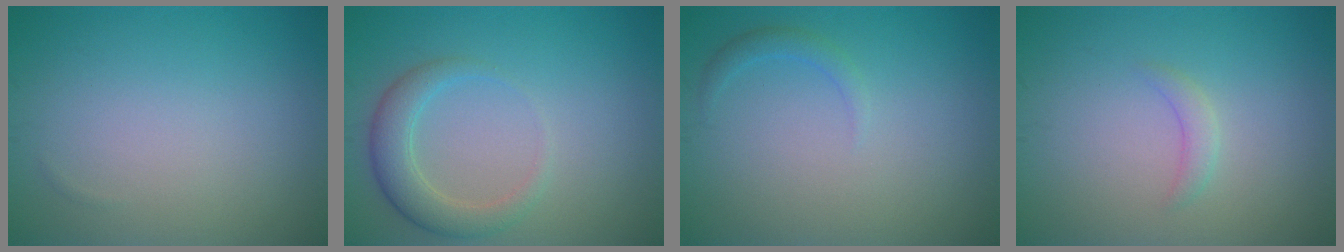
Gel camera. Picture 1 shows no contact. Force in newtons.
{"total": 3.2, "press": 3.2, "slide": 0.2}
{"total": 1.1, "press": 1.1, "slide": 0.0}
{"total": 1.2, "press": 1.2, "slide": 0.0}